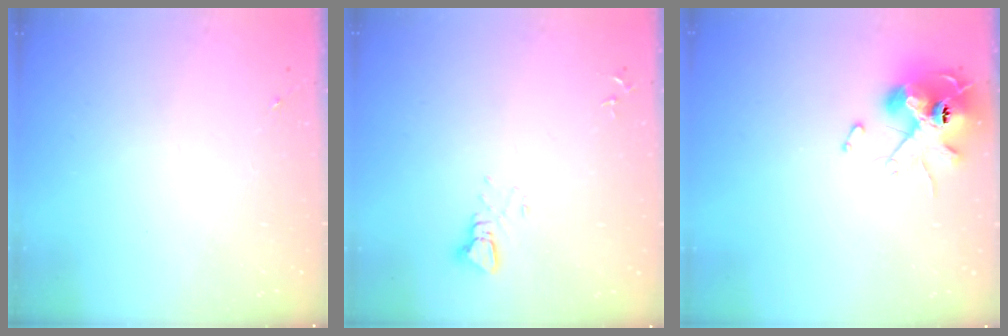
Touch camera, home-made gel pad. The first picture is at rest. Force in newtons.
{"total": 2.5, "press": 2.5, "slide": 0.1}
{"total": 11.9, "press": 11.7, "slide": 1.7}